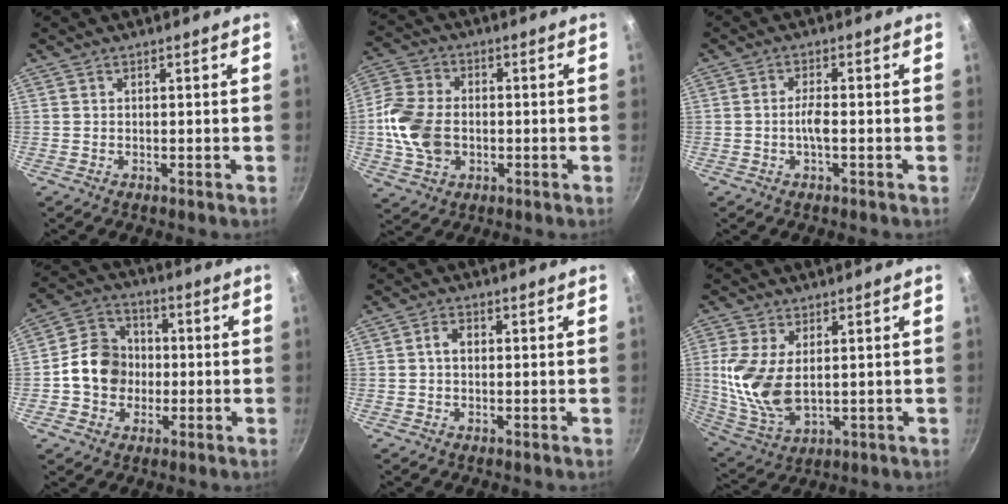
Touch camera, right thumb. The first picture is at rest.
{"total": 12.5, "force": [-1.3, 9.1, 8.6], "torque": [-0.157, 0.012, -0.033]}
{"total": 2.8, "force": [-0.7, 0.7, 2.6], "torque": [-0.053, 0.010, -0.017]}
{"total": 11.5, "force": [-1.1, 9.9, 5.7], "torque": [-0.068, 0.024, -0.036]}
{"total": 2.5, "force": [0.2, 1.8, 1.8], "torque": [-0.023, 0.007, -0.001]}
{"total": 12.7, "force": [1.6, 7.2, 10.3], "torque": [-0.209, -0.015, 0.042]}